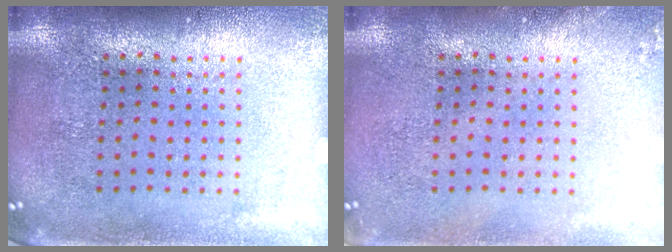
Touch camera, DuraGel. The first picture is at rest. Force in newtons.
{"total": 0.8, "press": 0.8, "slide": 0.1}